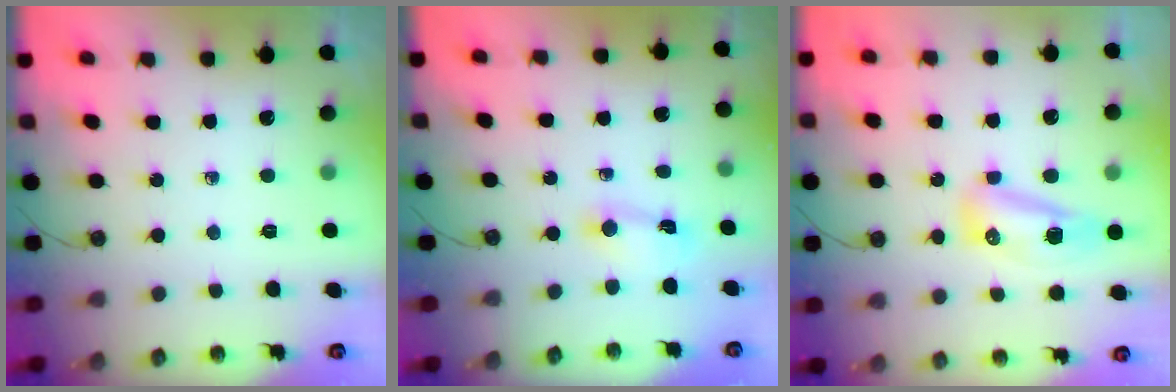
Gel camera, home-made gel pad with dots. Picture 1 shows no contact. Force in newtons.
{"total": 2.2, "press": 2.2, "slide": 0.3}
{"total": 8.2, "press": 8.1, "slide": 1.3}